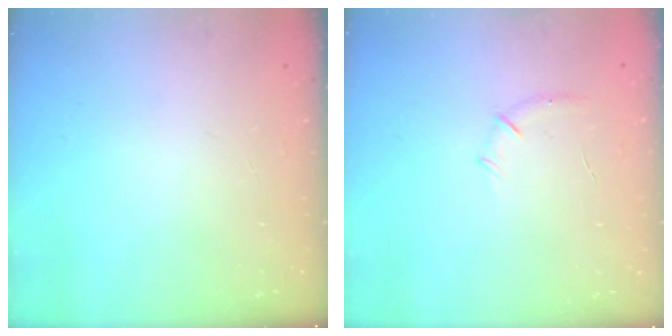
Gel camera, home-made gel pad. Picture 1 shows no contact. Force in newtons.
{"total": 6.5, "press": 6.3, "slide": 1.8}